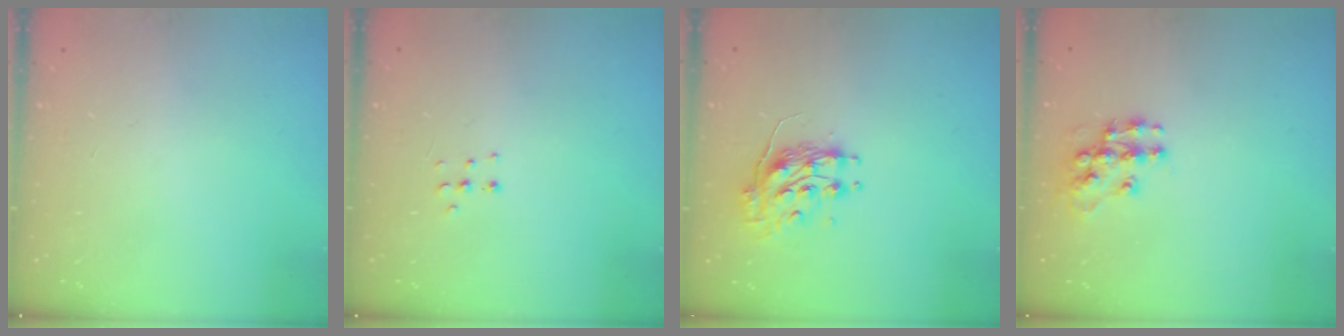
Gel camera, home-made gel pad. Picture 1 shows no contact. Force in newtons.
{"total": 3.8, "press": 3.7, "slide": 0.9}
{"total": 8.8, "press": 8.8, "slide": 0.0}
{"total": 10.9, "press": 10.9, "slide": 0.8}